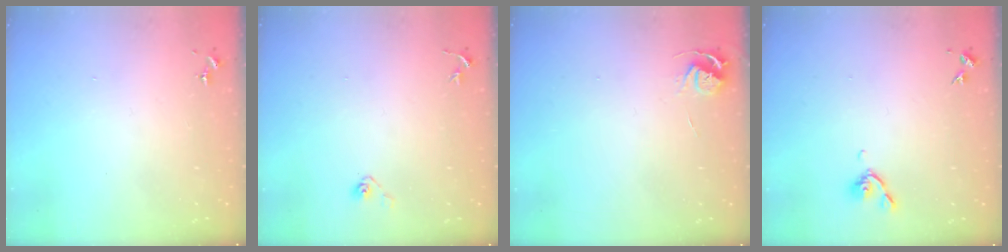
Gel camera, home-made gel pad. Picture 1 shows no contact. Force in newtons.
{"total": 3.6, "press": 3.3, "slide": 1.4}
{"total": 5.2, "press": 5.2, "slide": 0.6}
{"total": 5.8, "press": 5.6, "slide": 1.4}